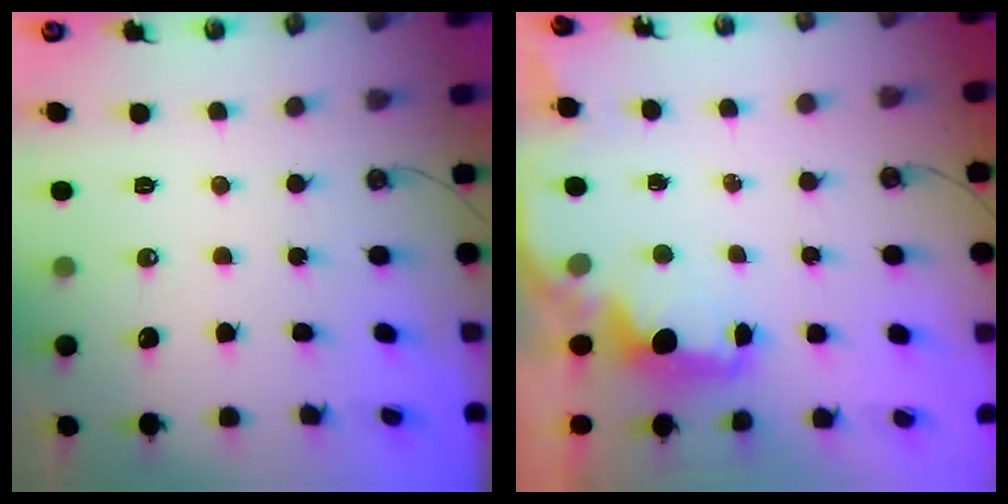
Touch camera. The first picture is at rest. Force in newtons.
{"total": 2.3, "press": 2.2, "slide": 0.8}